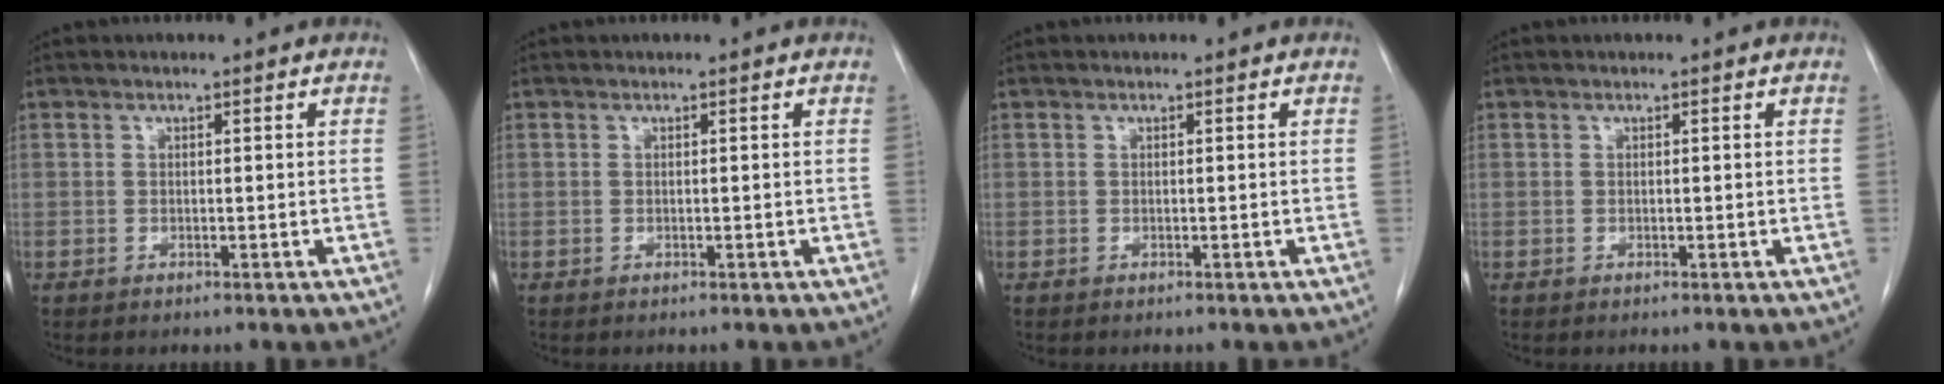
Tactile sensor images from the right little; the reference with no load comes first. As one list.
[{"total": 0.0}, {"total": 0.0}, {"total": 0.0}]